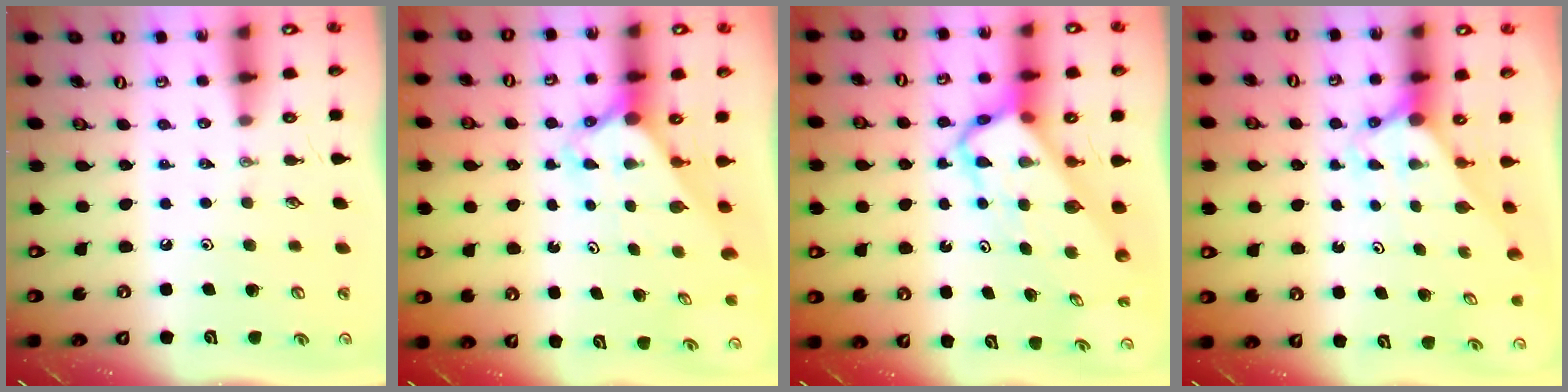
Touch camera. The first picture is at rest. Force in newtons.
{"total": 2.5, "press": 2.5, "slide": 0.2}
{"total": 6.6, "press": 6.6, "slide": 0.3}
{"total": 2.5, "press": 2.5, "slide": 0.3}